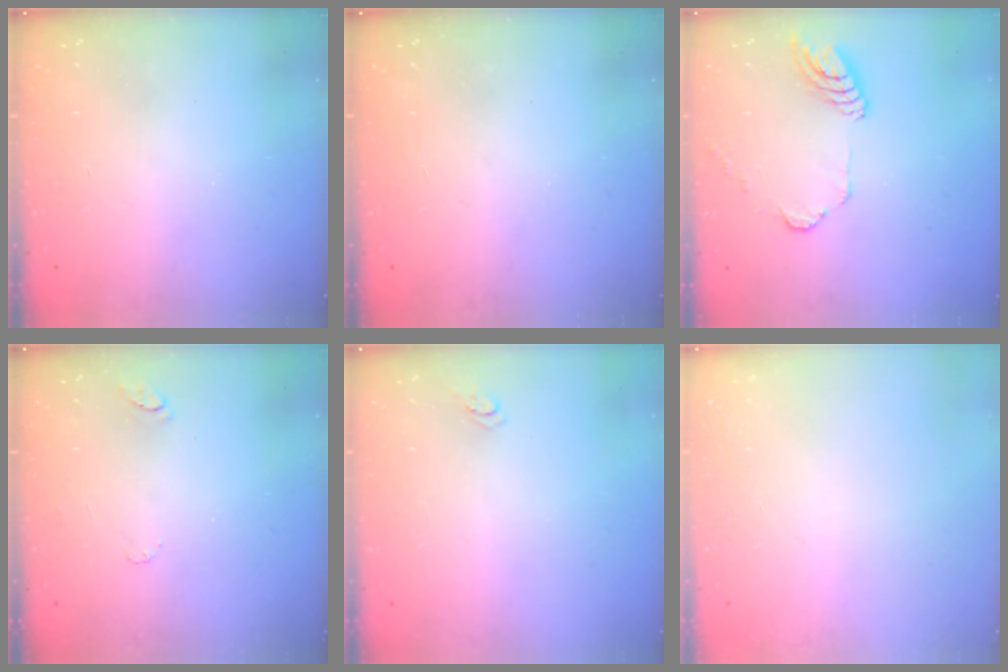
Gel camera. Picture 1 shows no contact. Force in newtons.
{"total": 0.0}
{"total": 11.8, "press": 11.7, "slide": 1.3}
{"total": 4.8, "press": 4.8, "slide": 0.6}
{"total": 3.1, "press": 3.1, "slide": 0.4}
{"total": 0.0}